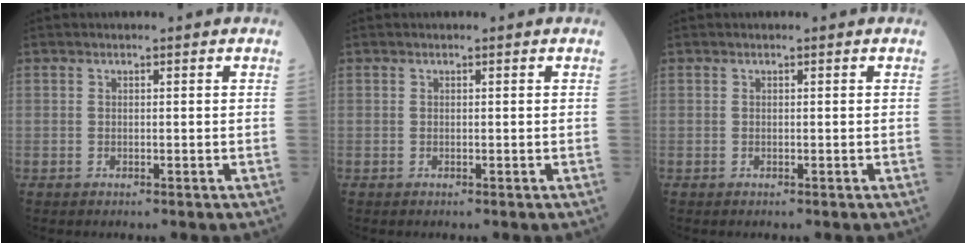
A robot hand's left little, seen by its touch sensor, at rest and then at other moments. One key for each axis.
{"total": 0.0}
{"total": 0.0}